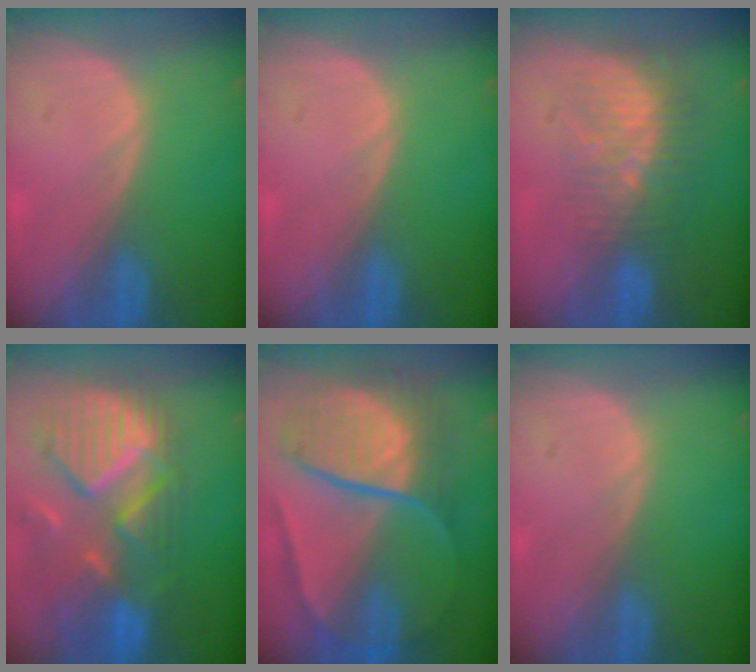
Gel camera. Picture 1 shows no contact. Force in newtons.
{"total": 0.0}
{"total": 9.0, "press": 7.6, "slide": 4.9}
{"total": 12.3, "press": 10.6, "slide": 6.2}
{"total": 10.8, "press": 10.7, "slide": 1.1}
{"total": 0.0}